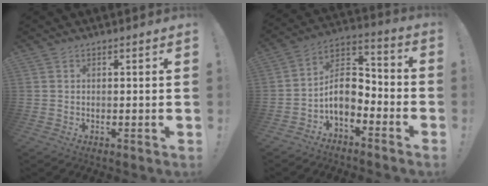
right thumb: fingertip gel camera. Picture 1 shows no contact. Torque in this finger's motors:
{"motor_torque": [1.22, 1.28, 0.88, -1.22, 0.04]}